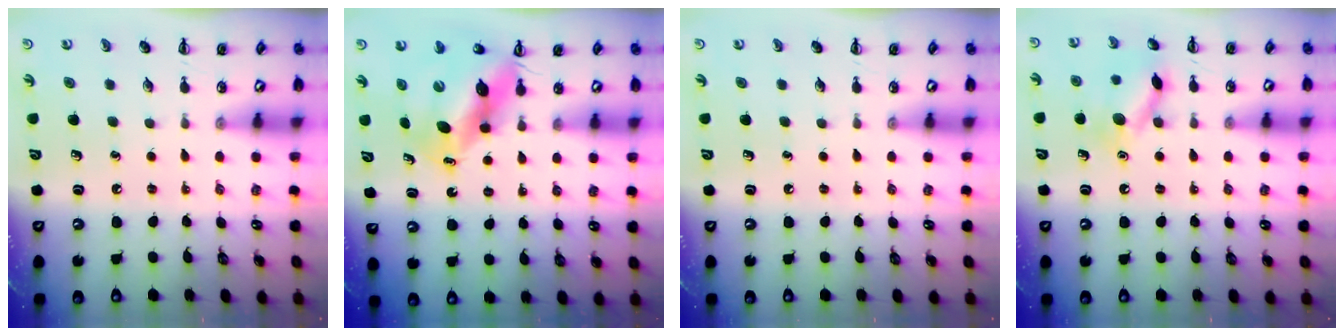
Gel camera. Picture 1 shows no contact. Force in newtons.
{"total": 10.2, "press": 9.9, "slide": 2.6}
{"total": 0.0}
{"total": 13.0, "press": 13.0, "slide": 0.8}